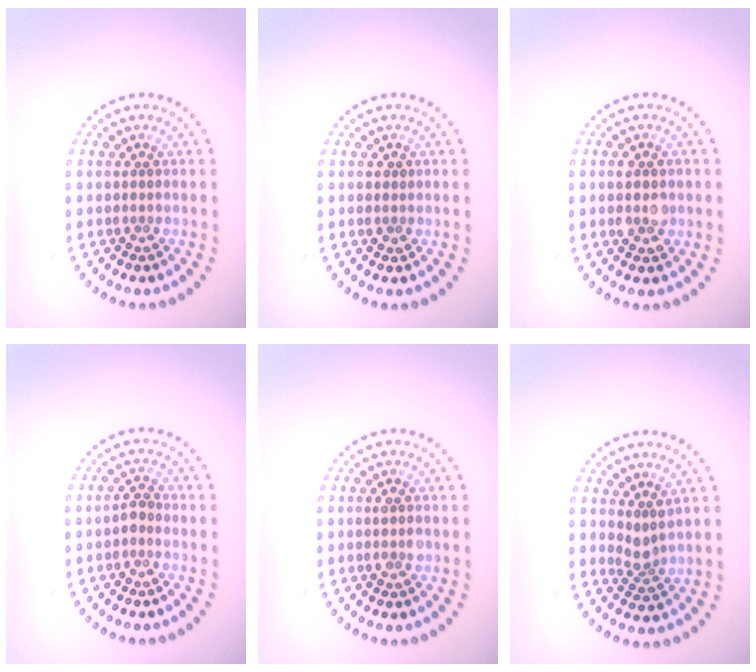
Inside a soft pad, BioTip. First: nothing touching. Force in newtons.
{"total": 0.8, "press": 0.7, "slide": 0.2}
{"total": 2.7, "press": 2.7, "slide": 0.1}
{"total": 1.1, "press": 1.0, "slide": 0.4}
{"total": 1.2, "press": 1.1, "slide": 0.3}
{"total": 1.9, "press": 1.5, "slide": 1.3}